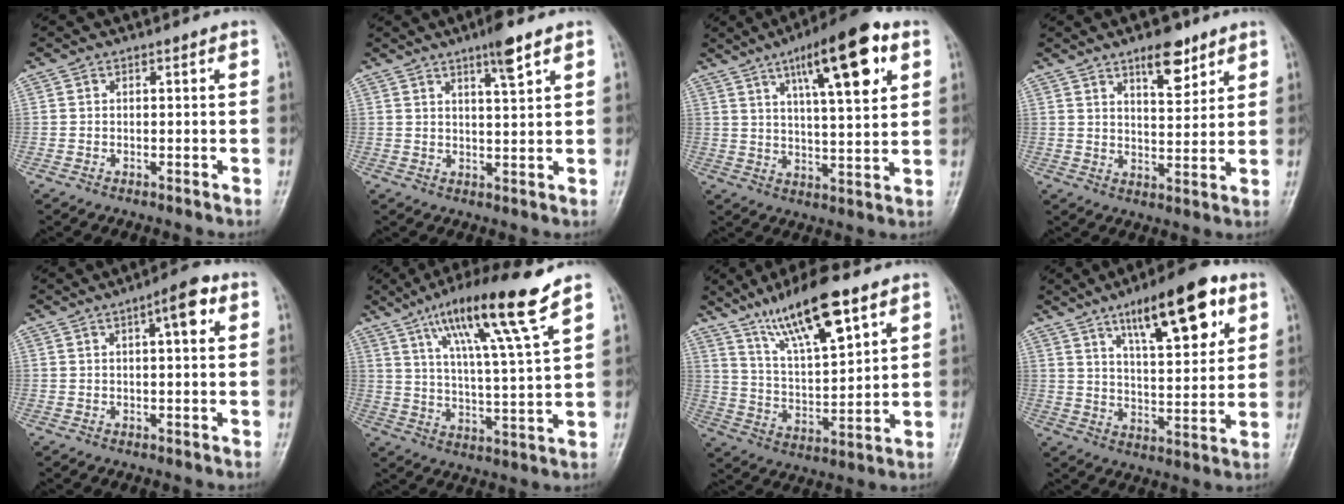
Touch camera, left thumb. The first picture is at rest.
{"total": 5.2, "force": [3.3, 0.6, 4.0], "torque": [-0.063, -0.017, 0.053]}
{"total": 17.1, "force": [7.7, 4.7, 14.5], "torque": [-0.202, -0.017, 0.118]}
{"total": 7.7, "force": [5.0, 3.1, 4.9], "torque": [-0.054, -0.032, 0.077]}
{"total": 5.8, "force": [2.1, 1.7, 5.1], "torque": [-0.066, 0.006, 0.025]}
{"total": 15.6, "force": [9.9, 0.4, 12.0], "torque": [-0.206, -0.042, 0.168]}
{"total": 15.7, "force": [9.8, 4.2, 11.5], "torque": [-0.186, -0.043, 0.186]}
{"total": 17.1, "force": [8.9, 5.7, 13.4], "torque": [-0.174, -0.036, 0.139]}